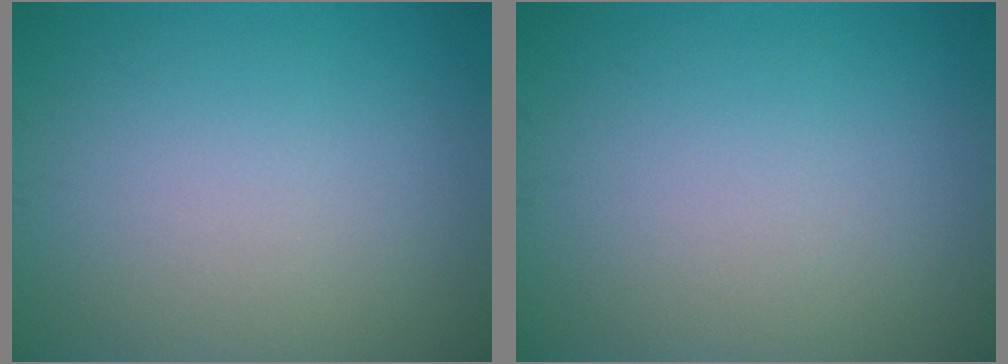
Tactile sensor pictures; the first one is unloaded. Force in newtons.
{"total": 0.0}